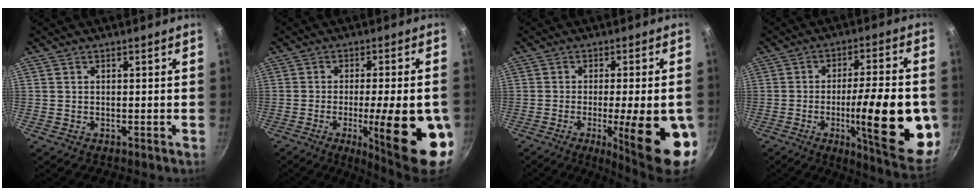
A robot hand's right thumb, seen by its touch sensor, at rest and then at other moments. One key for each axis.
{"total": 19.8, "fx": -5.1, "fy": 4.5, "fz": 18.6, "tx": -0.235, "ty": 0.004, "tz": -0.063}
{"total": 17.6, "fx": -4.8, "fy": 3.9, "fz": 16.5, "tx": -0.204, "ty": 0.001, "tz": -0.057}
{"total": 22.9, "fx": -4.6, "fy": 5.6, "fz": 21.8, "tx": -0.286, "ty": 0.004, "tz": -0.065}